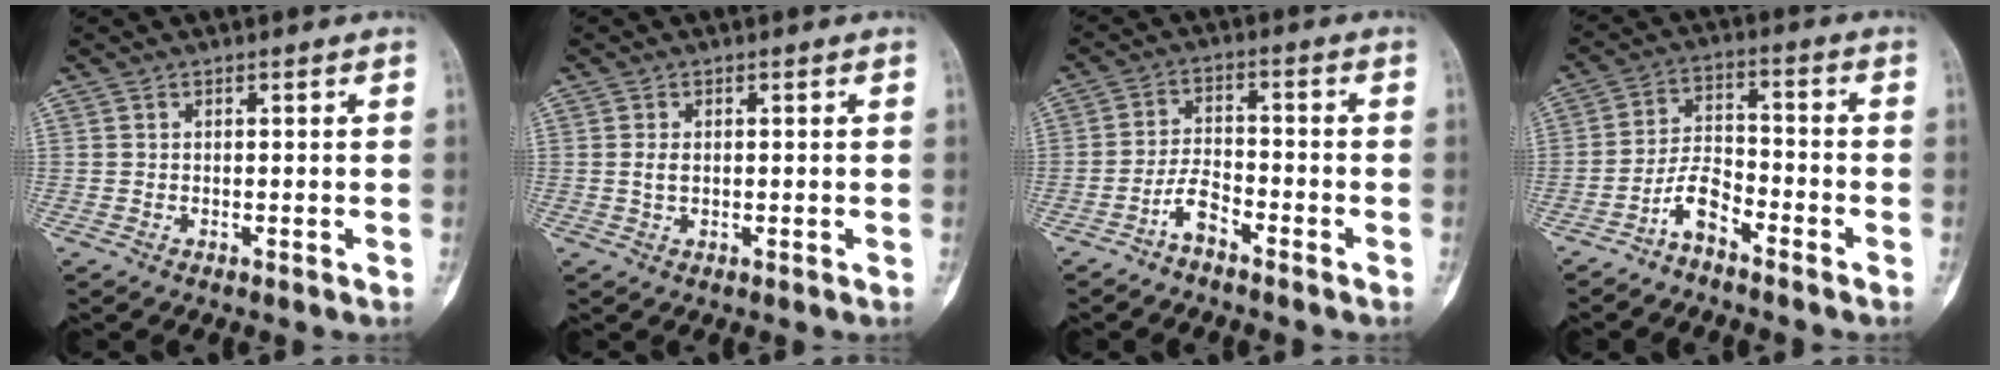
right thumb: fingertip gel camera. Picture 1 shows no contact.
{"total": 1.8, "force": [0.2, 1.1, 1.4], "torque": [-0.026, -0.002, 0.005]}
{"total": 4.4, "force": [-3.2, 1.7, 2.5], "torque": [-0.045, 0.030, -0.065]}
{"total": 5.9, "force": [-4.3, 2.3, 3.3], "torque": [-0.059, 0.044, -0.089]}